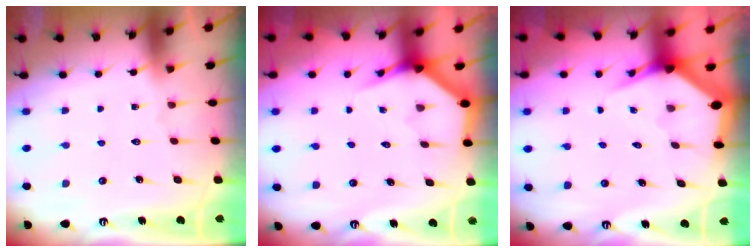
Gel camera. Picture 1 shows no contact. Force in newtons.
{"total": 3.8, "press": 3.8, "slide": 0.2}
{"total": 3.7, "press": 3.6, "slide": 0.3}